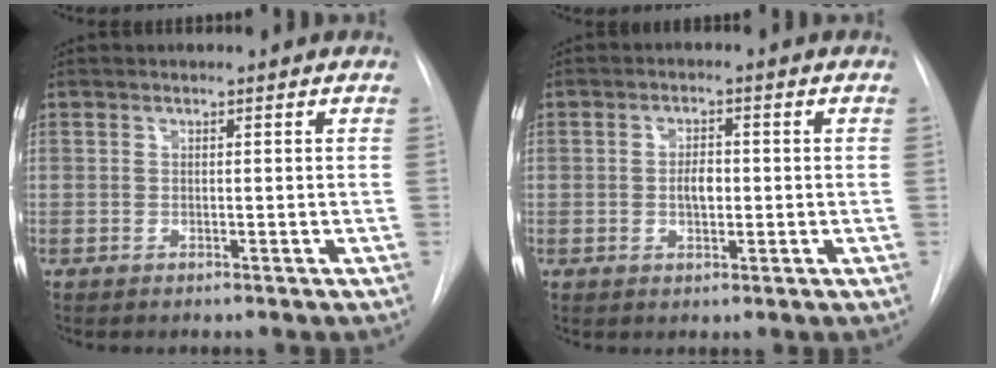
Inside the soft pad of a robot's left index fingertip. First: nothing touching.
{"total": 3.0, "force": [-0.1, 1.5, 2.6], "torque": [-0.044, 0.003, 0.000]}